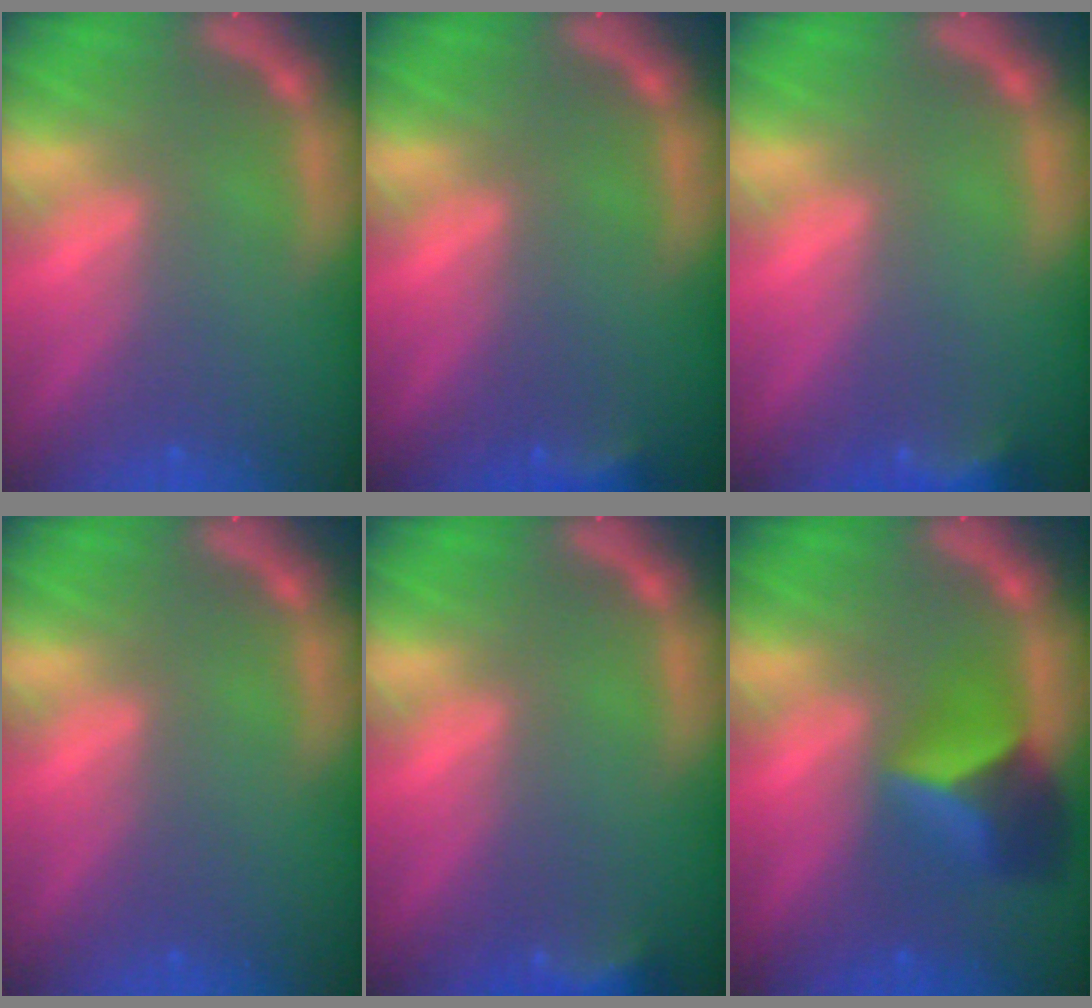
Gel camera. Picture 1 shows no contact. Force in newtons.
{"total": 1.9}
{"total": 3.0}
{"total": 0.0}
{"total": 3.0}
{"total": 5.4}